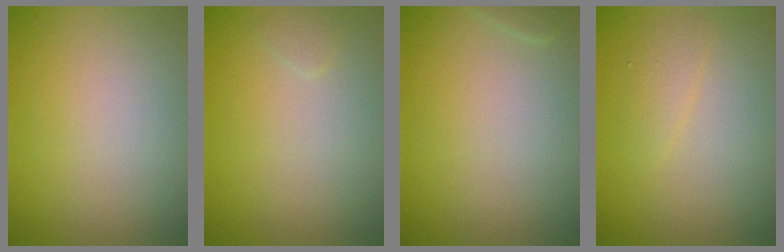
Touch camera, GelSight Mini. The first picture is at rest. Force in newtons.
{"total": 0.6, "press": 0.6, "slide": 0.0}
{"total": 0.5, "press": 0.5, "slide": 0.0}
{"total": 1.2, "press": 1.2, "slide": 0.1}